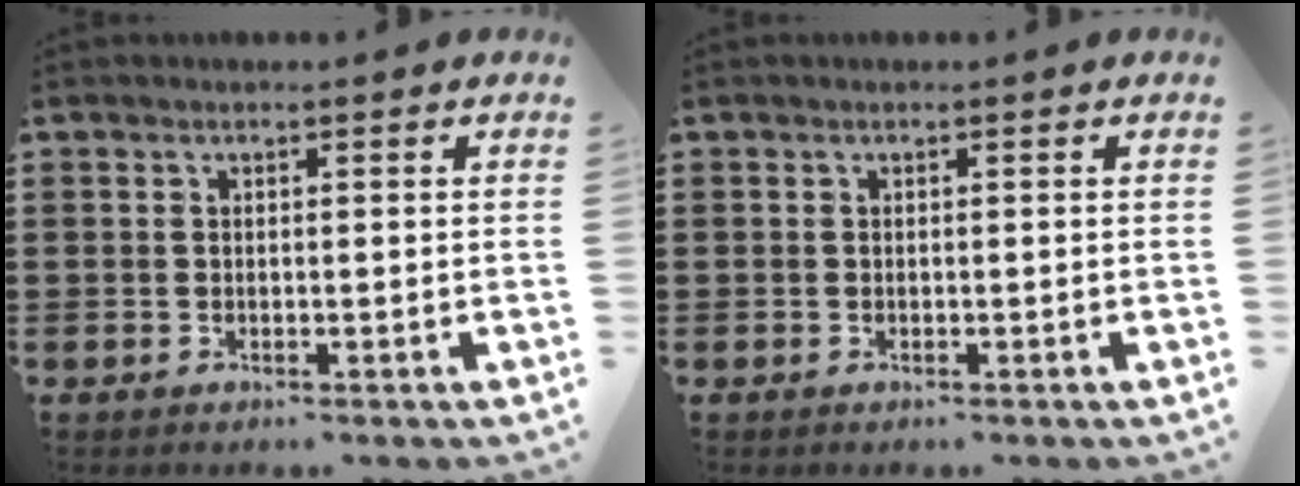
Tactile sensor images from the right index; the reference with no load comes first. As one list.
[{"total": 0.0}]